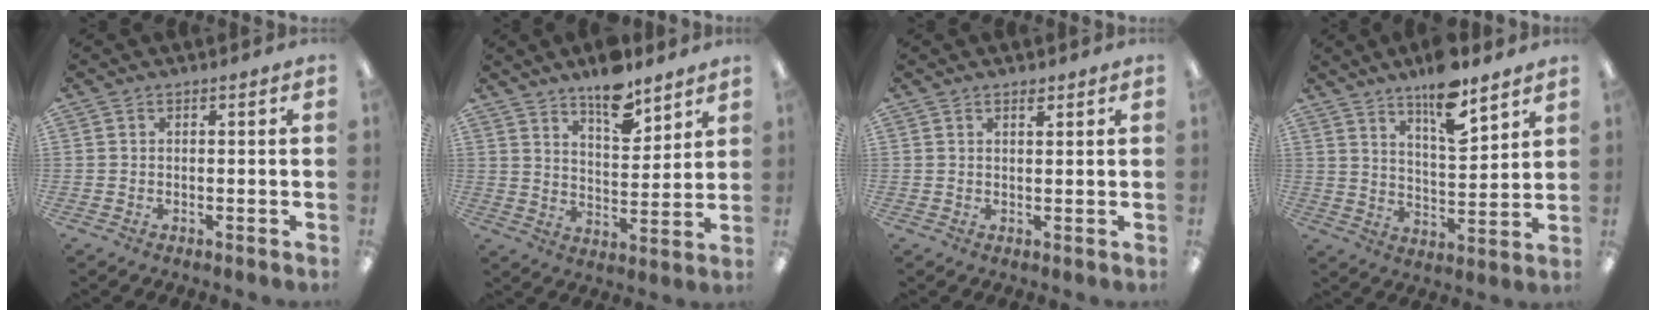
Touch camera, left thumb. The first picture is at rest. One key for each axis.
{"total": 10.5, "fx": 8.4, "fy": 4.1, "fz": 4.7, "tx": -0.062, "ty": -0.055, "tz": 0.148}
{"total": 1.6, "fx": 1.3, "fy": 0.6, "fz": 0.7, "tx": -0.008, "ty": -0.004, "tz": 0.023}
{"total": 12.7, "fx": 9.5, "fy": 3.9, "fz": 7.4, "tx": -0.112, "ty": -0.057, "tz": 0.161}